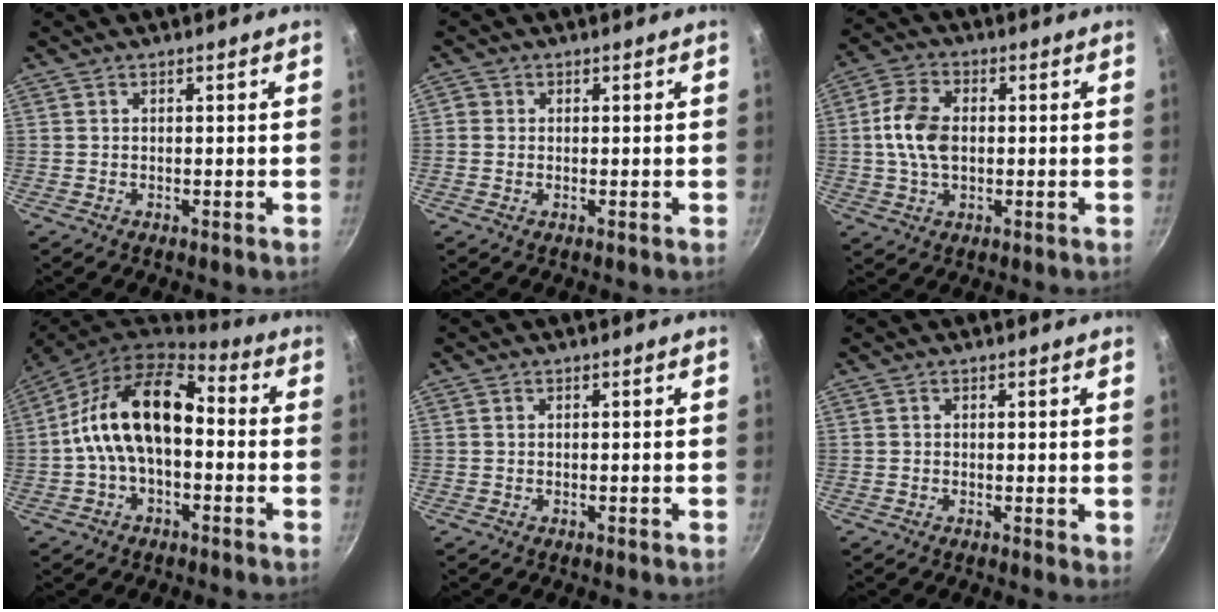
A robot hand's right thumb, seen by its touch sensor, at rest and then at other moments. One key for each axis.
{"total": 1.3, "fx": 0.0, "fy": 1.2, "fz": 0.4, "tx": -0.007, "ty": 0.002, "tz": -0.004}
{"total": 8.9, "fx": 0.1, "fy": 5.8, "fz": 6.7, "tx": -0.125, "ty": 0.013, "tz": -0.001}
{"total": 16.2, "fx": -0.4, "fy": 9.6, "fz": 13.0, "tx": -0.208, "ty": 0.044, "tz": -0.026}
{"total": 0.0}
{"total": 1.3, "fx": 0.3, "fy": 0.6, "fz": 1.2, "tx": -0.015, "ty": -0.003, "tz": 0.003}